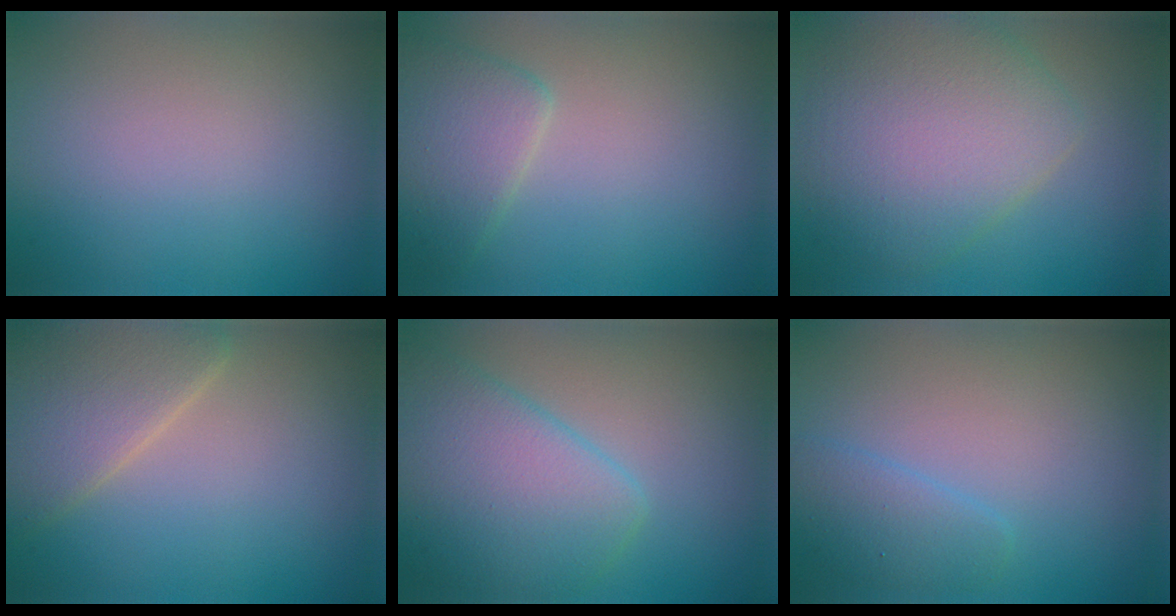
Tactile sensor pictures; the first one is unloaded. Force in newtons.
{"total": 3.2, "press": 3.2, "slide": 0.2}
{"total": 7.2, "press": 7.2, "slide": 0.2}
{"total": 5.1, "press": 5.1, "slide": 0.4}
{"total": 6.6, "press": 6.6, "slide": 0.2}
{"total": 2.3, "press": 2.3, "slide": 0.2}